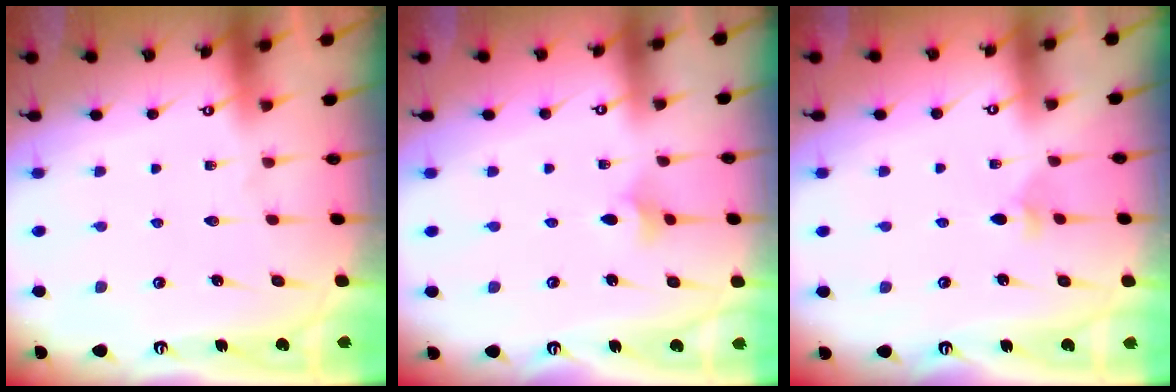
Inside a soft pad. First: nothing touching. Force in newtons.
{"total": 3.0, "press": 2.9, "slide": 0.7}
{"total": 3.9, "press": 3.8, "slide": 0.9}